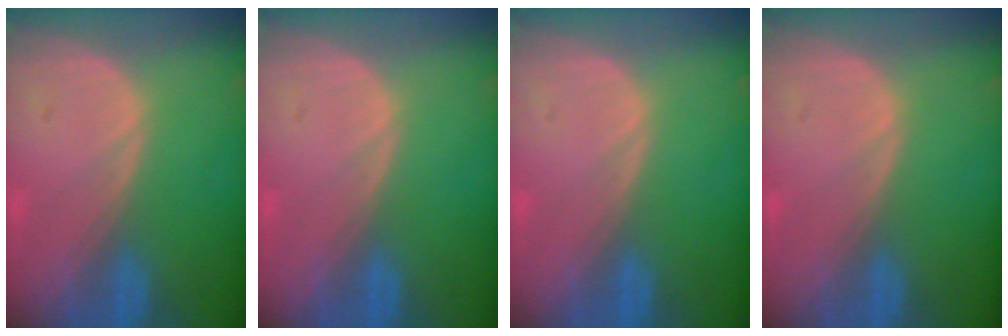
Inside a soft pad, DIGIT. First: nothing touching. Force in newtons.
{"total": 0.0}
{"total": 0.0}
{"total": 0.0}